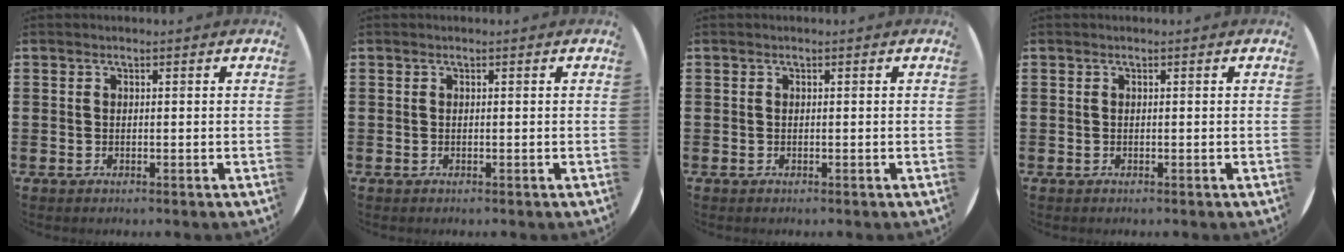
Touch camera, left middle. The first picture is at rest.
{"total": 0.0}
{"total": 0.0}
{"total": 0.0}